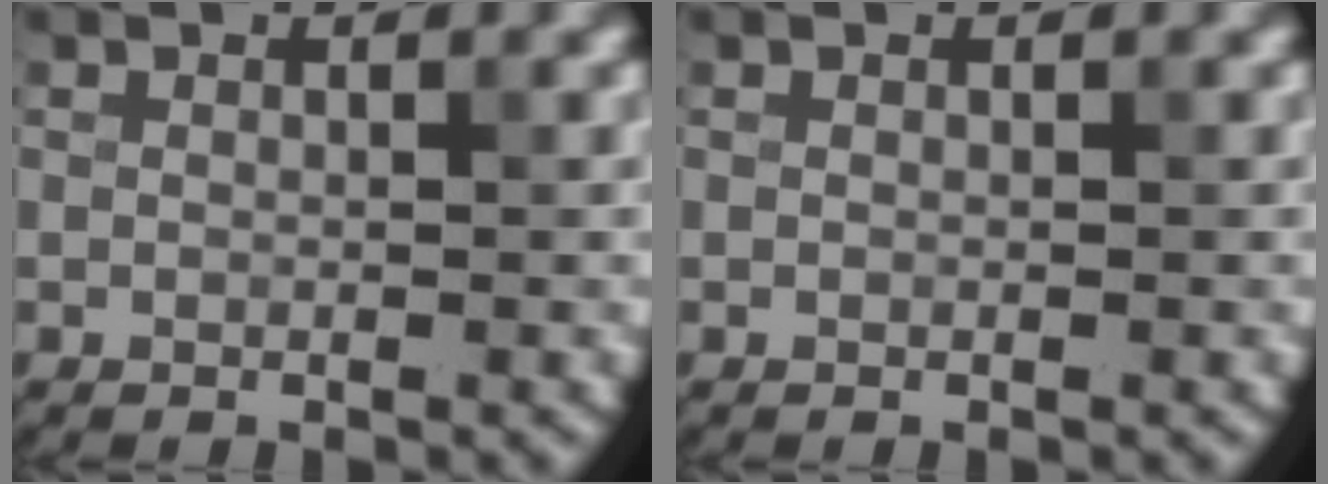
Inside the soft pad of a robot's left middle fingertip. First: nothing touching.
{"total": 0.0}